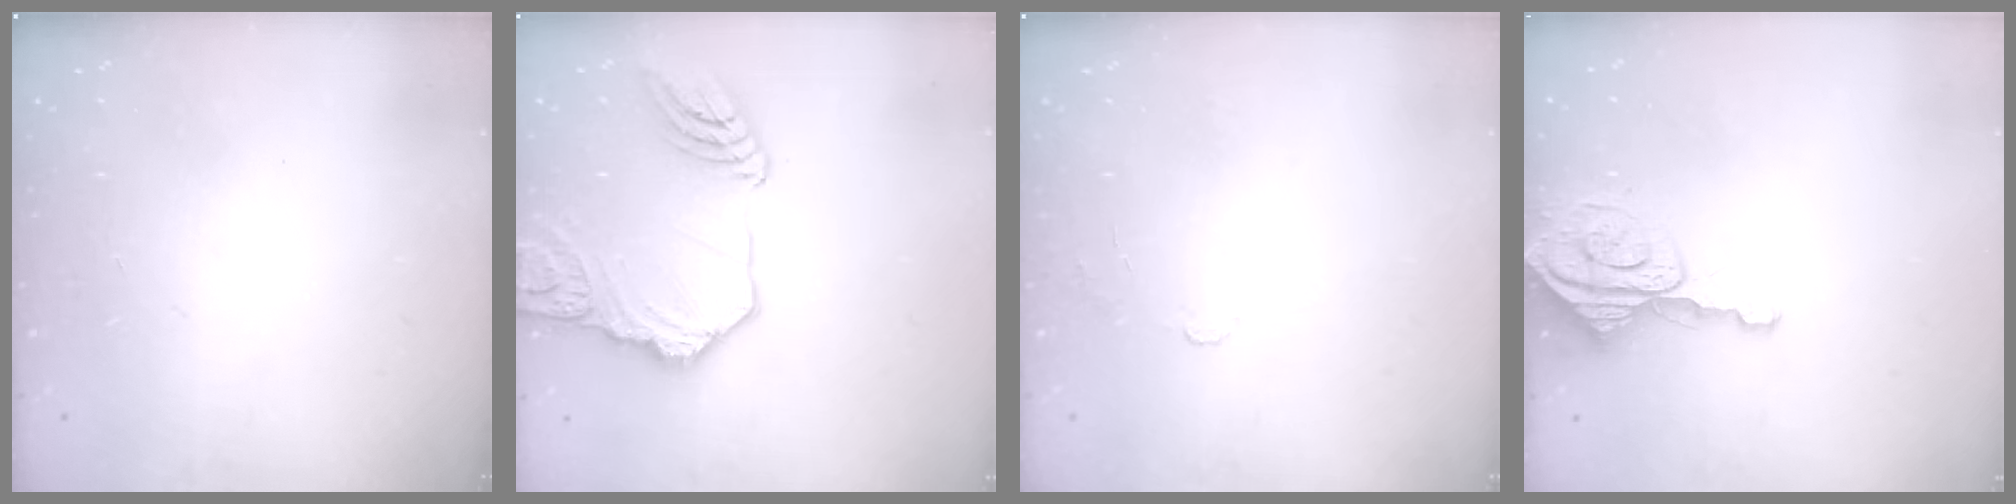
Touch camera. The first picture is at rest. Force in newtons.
{"total": 18.3, "press": 18.2, "slide": 2.1}
{"total": 4.6, "press": 4.6, "slide": 0.5}
{"total": 7.7, "press": 7.6, "slide": 0.8}